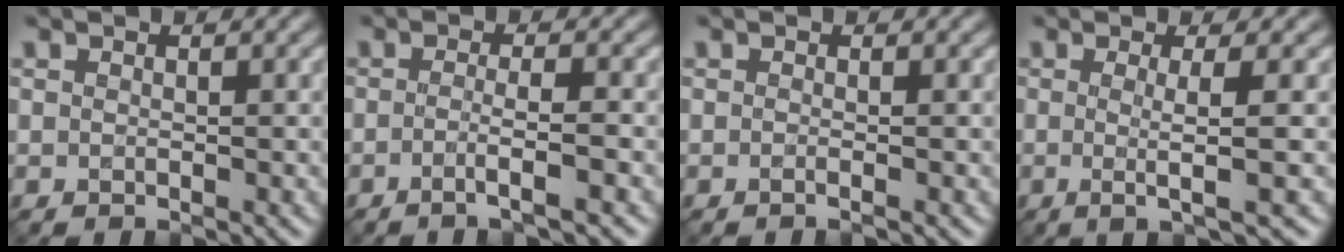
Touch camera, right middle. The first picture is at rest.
{"total": 2.5, "force": [-1.1, 0.4, 2.2], "torque": [-0.029, 0.000, -0.031]}
{"total": 0.7, "force": [-0.3, 0.2, 0.6], "torque": [-0.007, -0.008, -0.009]}
{"total": 3.4, "force": [-0.2, 0.5, 3.4], "torque": [-0.055, -0.006, -0.008]}